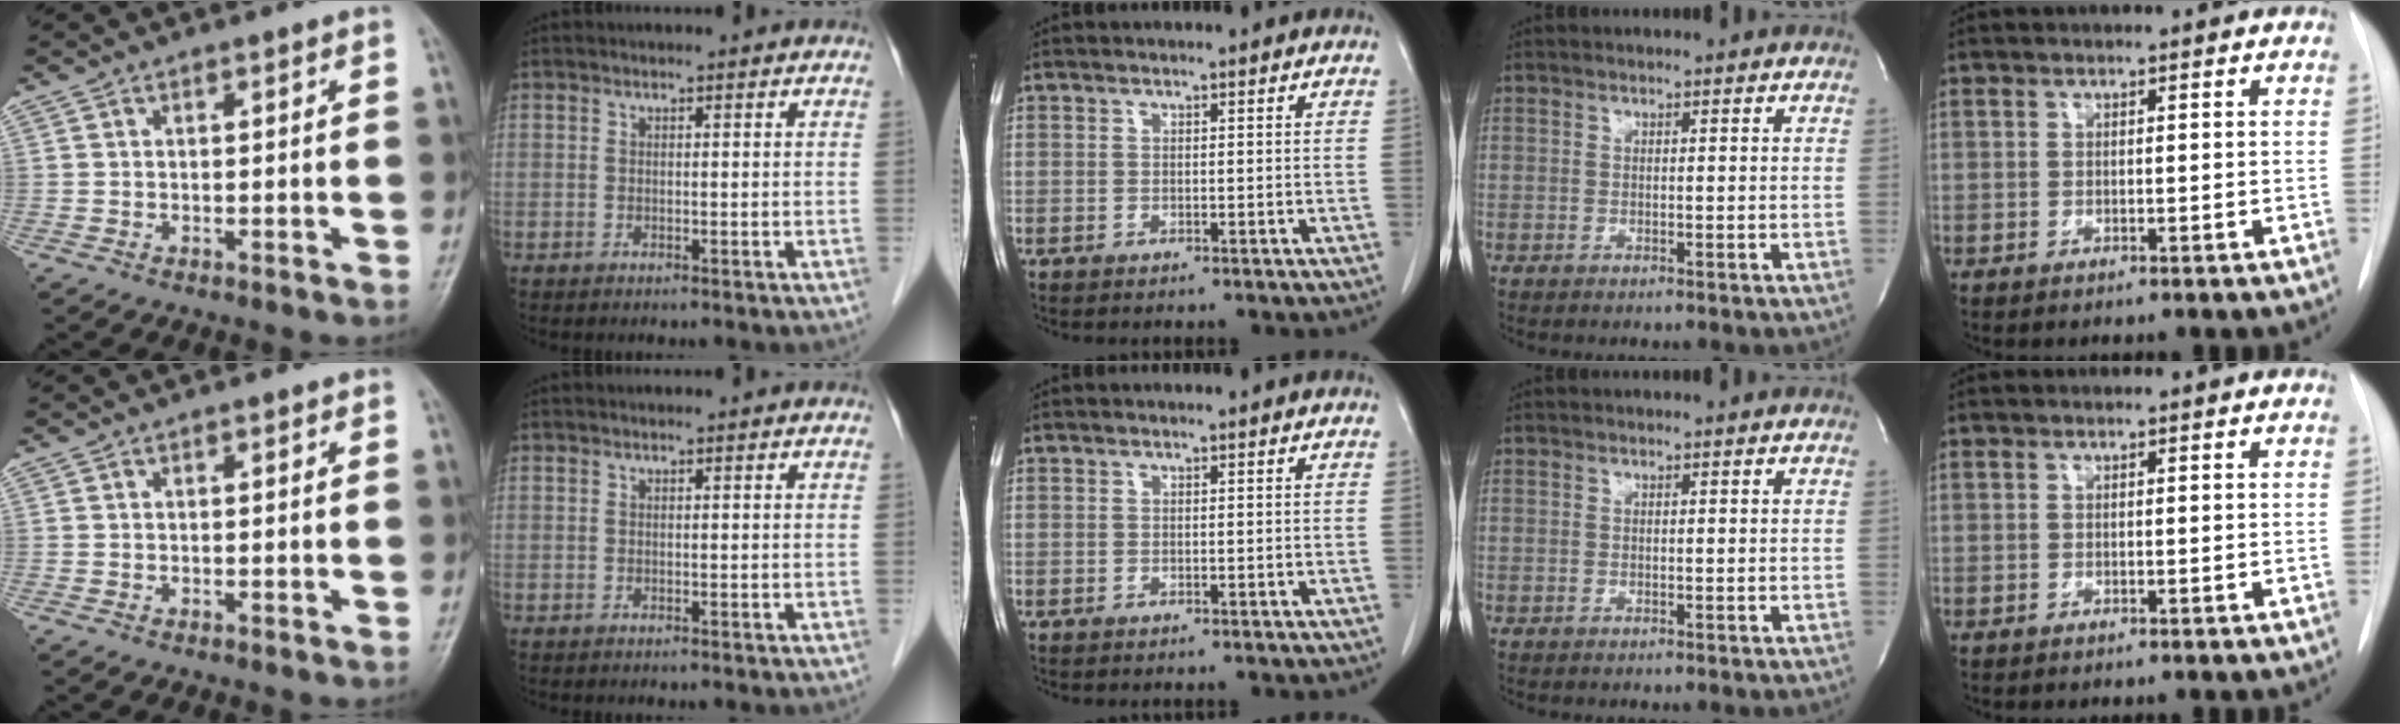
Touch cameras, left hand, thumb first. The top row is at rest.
{}